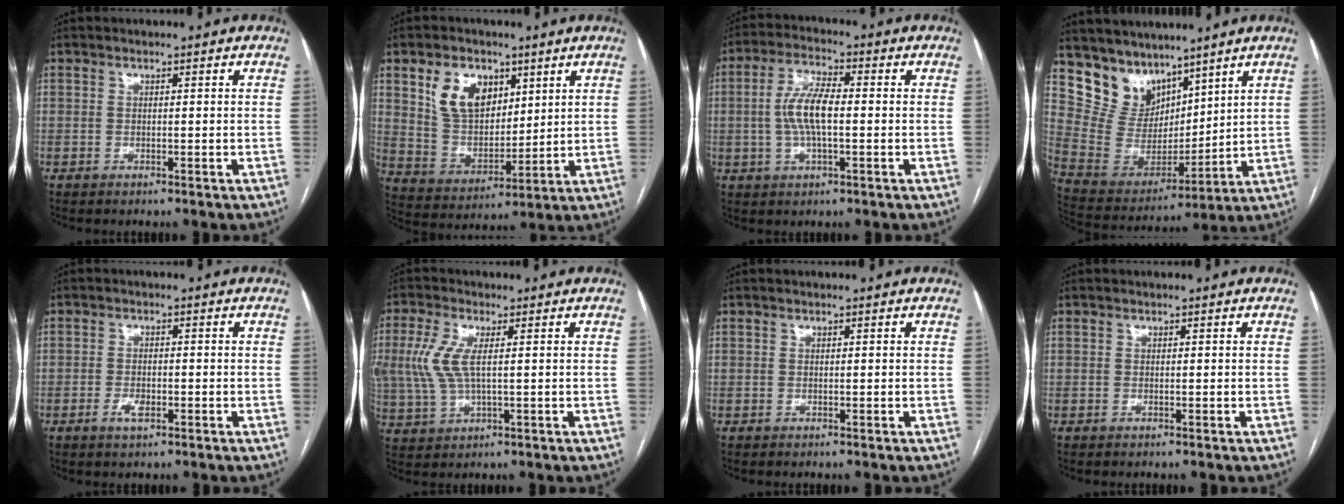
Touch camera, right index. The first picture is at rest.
{"total": 10.9, "force": [5.2, 7.1, 6.4], "torque": [-0.130, 0.017, 0.109]}
{"total": 7.7, "force": [-0.3, 2.2, 7.4], "torque": [-0.155, 0.009, -0.007]}
{"total": 11.2, "force": [8.9, 6.0, 3.1], "torque": [-0.078, 0.020, 0.192]}
{"total": 2.9, "force": [-1.2, 1.2, 2.3], "torque": [-0.045, 0.002, -0.021]}
{"total": 7.4, "force": [1.4, 2.6, 6.8], "torque": [-0.177, 0.003, 0.032]}
{"total": 0.0}
{"total": 0.0}